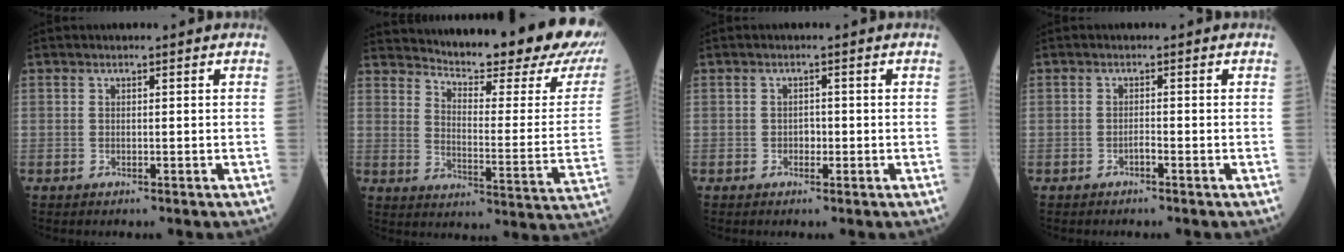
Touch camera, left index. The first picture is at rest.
{"total": 25.6, "force": [23.0, 2.8, 11.0], "torque": [-0.169, -0.100, 0.281]}
{"total": 1.2, "force": [-0.6, 0.8, 0.6], "torque": [-0.008, 0.000, -0.012]}
{"total": 0.9, "force": [-0.8, 0.0, 0.4], "torque": [-0.007, -0.003, -0.017]}